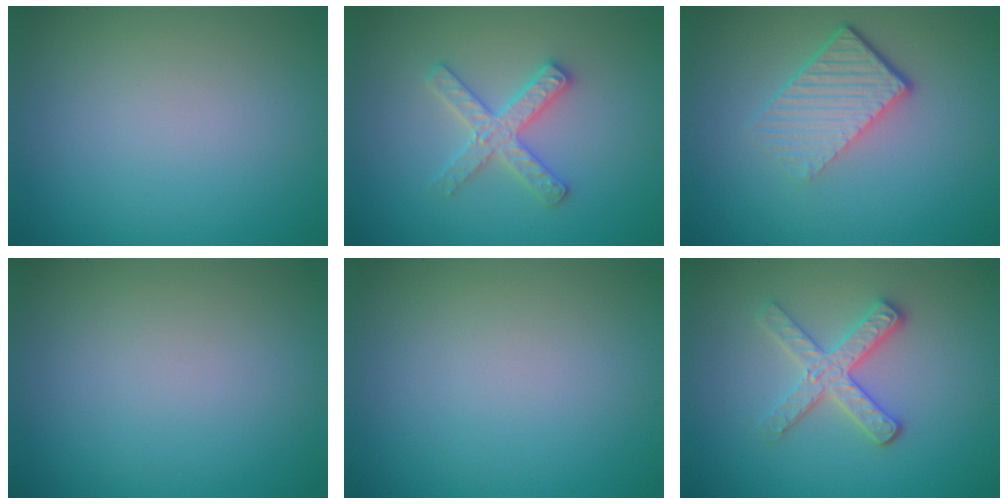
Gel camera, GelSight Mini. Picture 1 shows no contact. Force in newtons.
{"total": 3.2, "press": 3.1, "slide": 0.4}
{"total": 4.4, "press": 2.8, "slide": 3.3}
{"total": 0.0}
{"total": 0.0}
{"total": 3.4, "press": 3.0, "slide": 1.6}